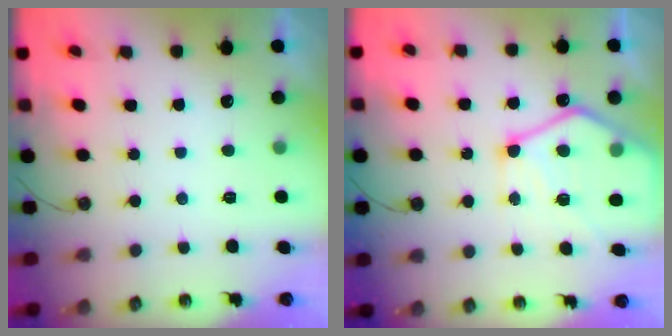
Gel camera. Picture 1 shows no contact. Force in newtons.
{"total": 16.5, "press": 16.4, "slide": 1.7}